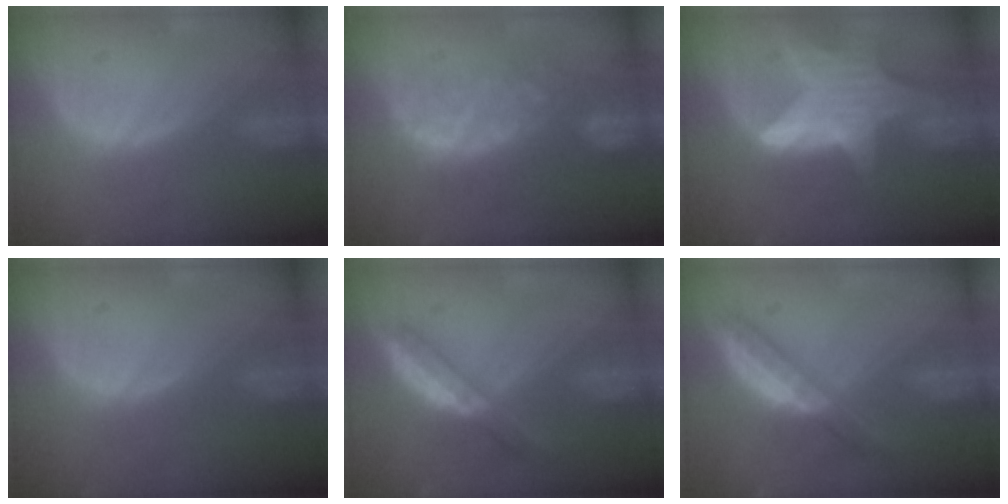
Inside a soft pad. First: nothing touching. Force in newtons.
{"total": 9.9, "press": 8.6, "slide": 4.8}
{"total": 9.0, "press": 9.0, "slide": 0.6}
{"total": 0.0}
{"total": 5.3, "press": 4.6, "slide": 2.6}
{"total": 5.1, "press": 4.8, "slide": 1.7}